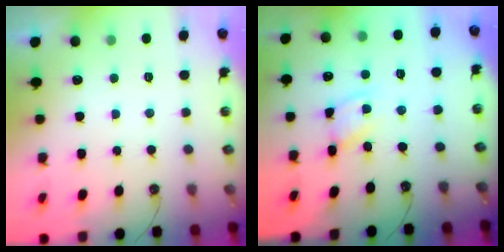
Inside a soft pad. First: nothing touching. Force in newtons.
{"total": 3.6, "press": 3.6, "slide": 0.2}